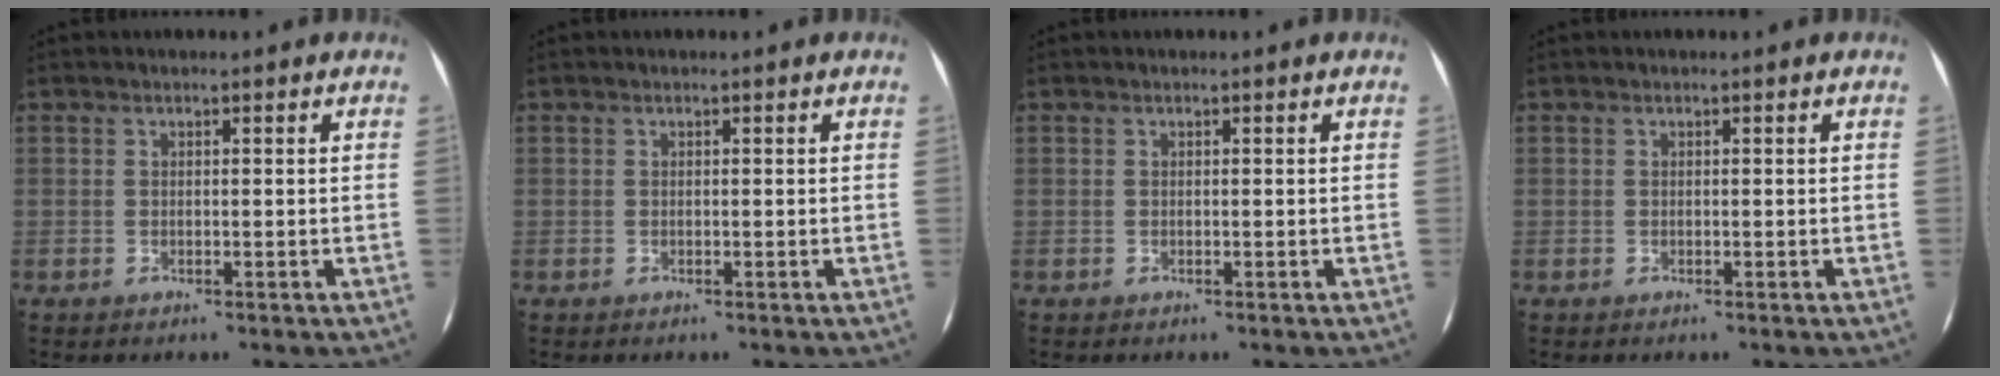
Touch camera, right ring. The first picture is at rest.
{"total": 0.0}
{"total": 0.0}
{"total": 0.0}